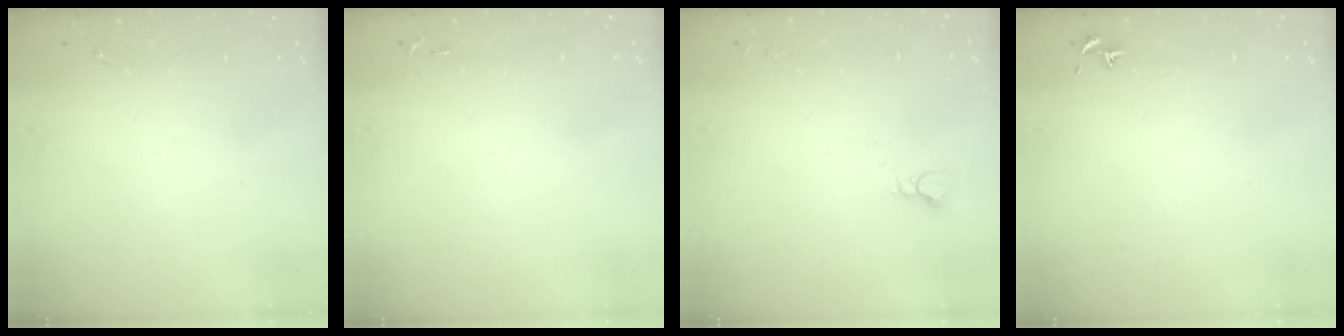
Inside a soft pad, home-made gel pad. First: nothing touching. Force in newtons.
{"total": 2.6, "press": 2.6, "slide": 0.4}
{"total": 3.9, "press": 3.9, "slide": 0.4}
{"total": 0.8, "press": 0.7, "slide": 0.3}